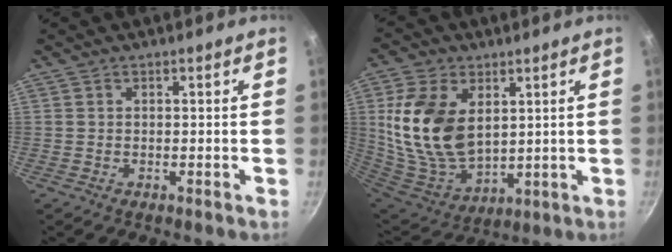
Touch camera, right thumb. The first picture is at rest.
{"total": 18.4, "force": [4.3, 11.5, 13.7], "torque": [-0.256, -0.034, 0.098]}